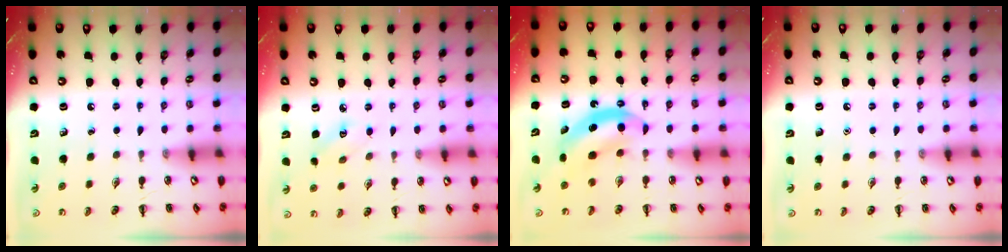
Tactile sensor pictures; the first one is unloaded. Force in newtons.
{"total": 2.9, "press": 2.8, "slide": 0.8}
{"total": 6.7, "press": 6.6, "slide": 1.0}
{"total": 1.6, "press": 1.5, "slide": 0.1}